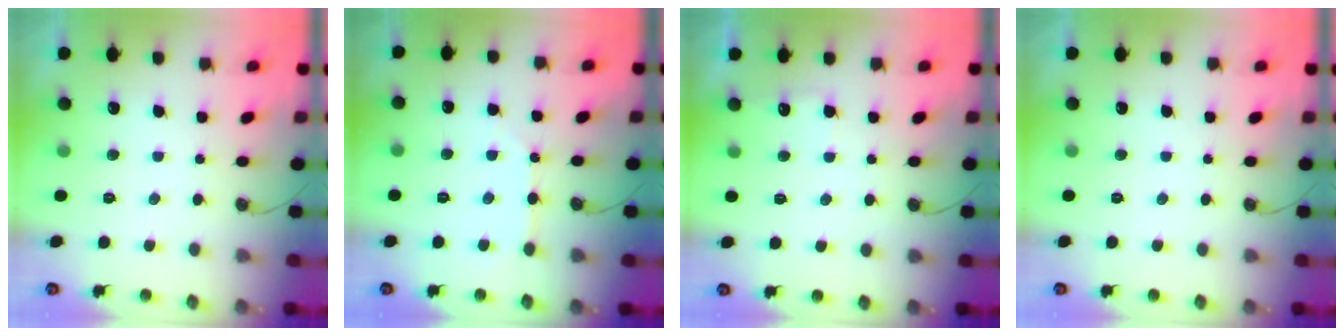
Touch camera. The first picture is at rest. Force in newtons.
{"total": 3.1, "press": 3.1, "slide": 0.5}
{"total": 4.2, "press": 4.1, "slide": 0.6}
{"total": 0.0}